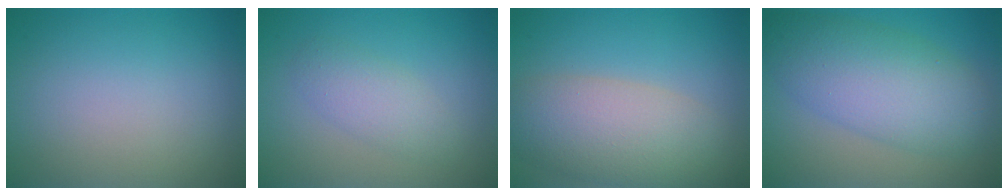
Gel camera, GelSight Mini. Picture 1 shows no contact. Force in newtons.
{"total": 2.5, "press": 2.5, "slide": 0.1}
{"total": 6.9, "press": 6.9, "slide": 0.3}
{"total": 7.6, "press": 7.6, "slide": 0.4}